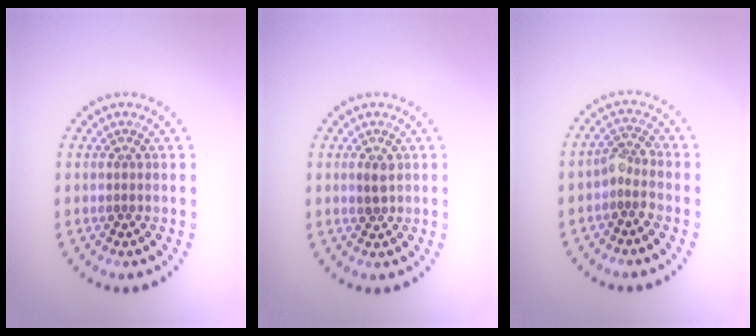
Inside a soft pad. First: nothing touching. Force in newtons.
{"total": 1.3, "press": 1.2, "slide": 0.4}
{"total": 2.0, "press": 1.5, "slide": 1.3}